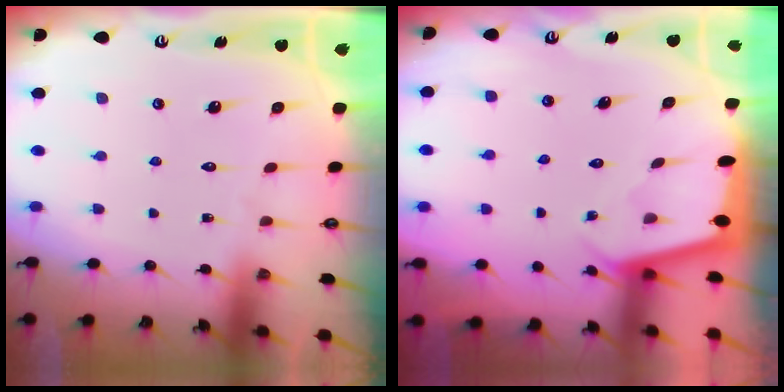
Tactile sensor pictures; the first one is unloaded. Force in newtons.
{"total": 2.2, "press": 2.2, "slide": 0.2}